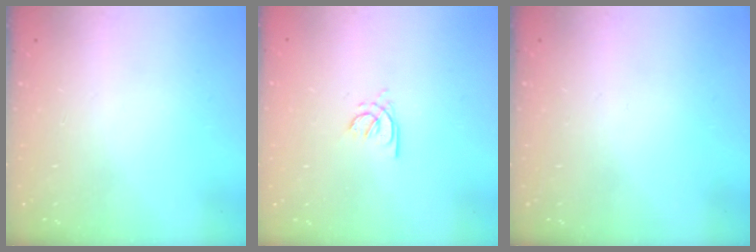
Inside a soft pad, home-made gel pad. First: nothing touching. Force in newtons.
{"total": 2.4, "press": 2.4, "slide": 0.6}
{"total": 0.0}